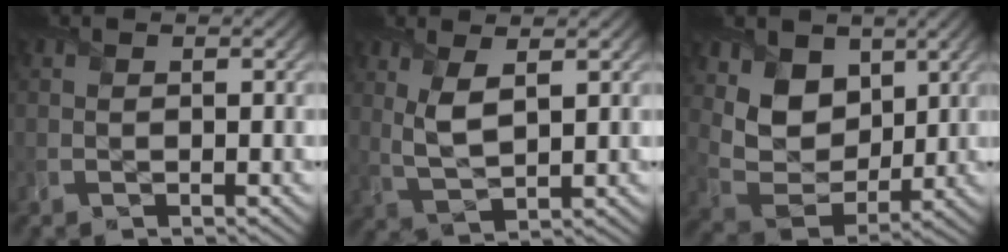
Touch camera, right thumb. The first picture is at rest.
{"total": 4.4, "force": [1.7, 1.8, 3.7], "torque": [-0.090, -0.004, 0.040]}
{"total": 8.4, "force": [4.2, 6.0, 4.1], "torque": [-0.112, -0.020, 0.077]}